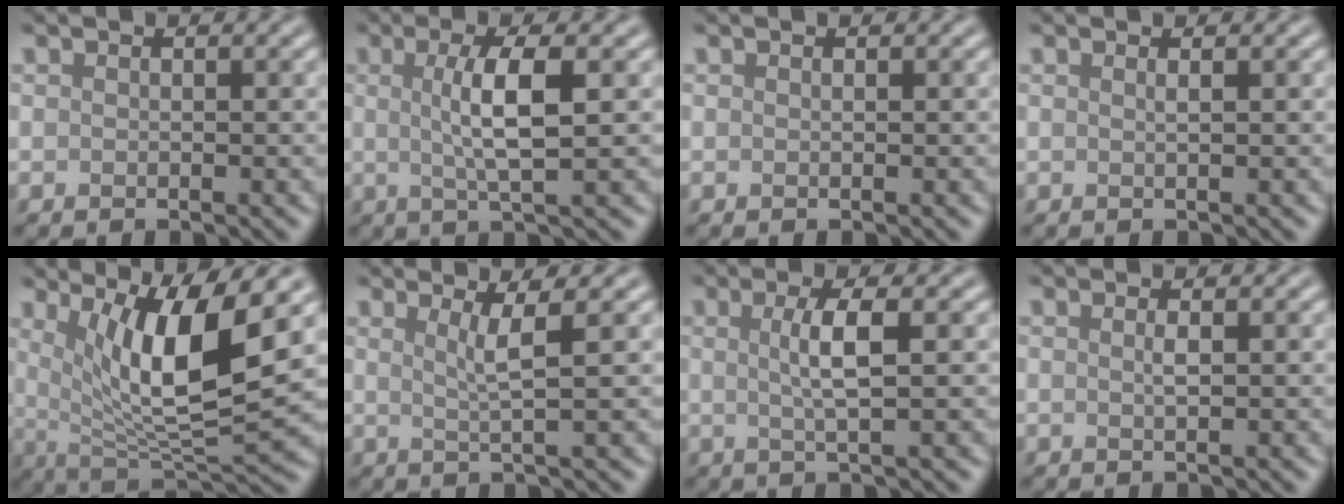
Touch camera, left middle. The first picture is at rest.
{"total": 4.4, "force": [0.5, 0.9, 4.3], "torque": [-0.077, 0.002, 0.008]}
{"total": 0.0}
{"total": 0.9, "force": [0.3, 0.4, 0.7], "torque": [-0.003, -0.002, -0.001]}
{"total": 9.6, "force": [3.0, 2.5, 8.7], "torque": [-0.143, -0.016, 0.057]}
{"total": 2.7, "force": [0.8, 0.4, 2.5], "torque": [-0.043, 0.001, 0.015]}
{"total": 3.2, "force": [0.4, 0.7, 3.1], "torque": [-0.055, 0.001, 0.004]}
{"total": 1.0, "force": [0.2, 0.2, 0.9], "torque": [-0.014, 0.003, 0.001]}